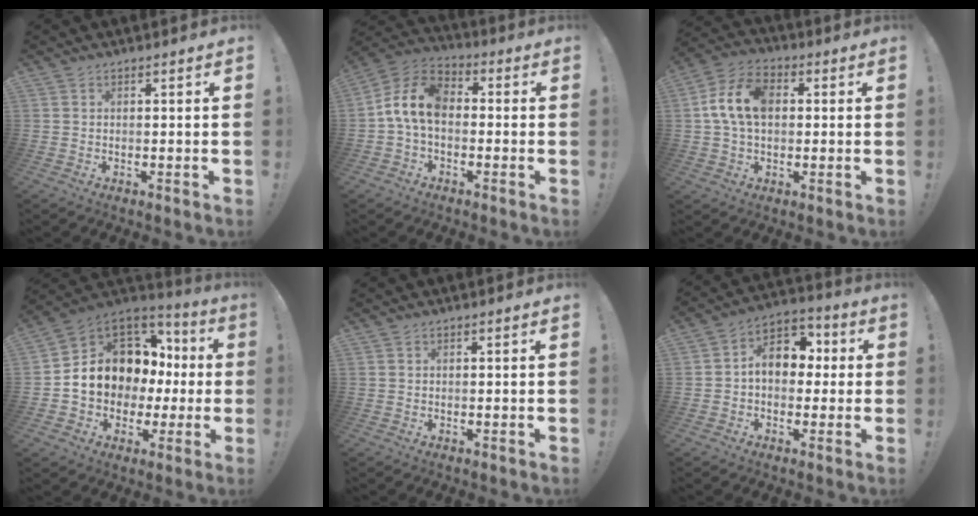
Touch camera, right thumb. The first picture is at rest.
{"total": 11.5, "force": [-0.5, 7.4, 8.9], "torque": [-0.180, 0.020, -0.004]}
{"total": 12.4, "force": [1.6, 8.4, 9.0], "torque": [-0.179, 0.018, 0.033]}
{"total": 13.3, "force": [1.4, 11.4, 6.6], "torque": [-0.092, -0.015, 0.044]}
{"total": 0.0}
{"total": 10.9, "force": [1.2, 8.1, 7.1], "torque": [-0.102, 0.016, 0.030]}